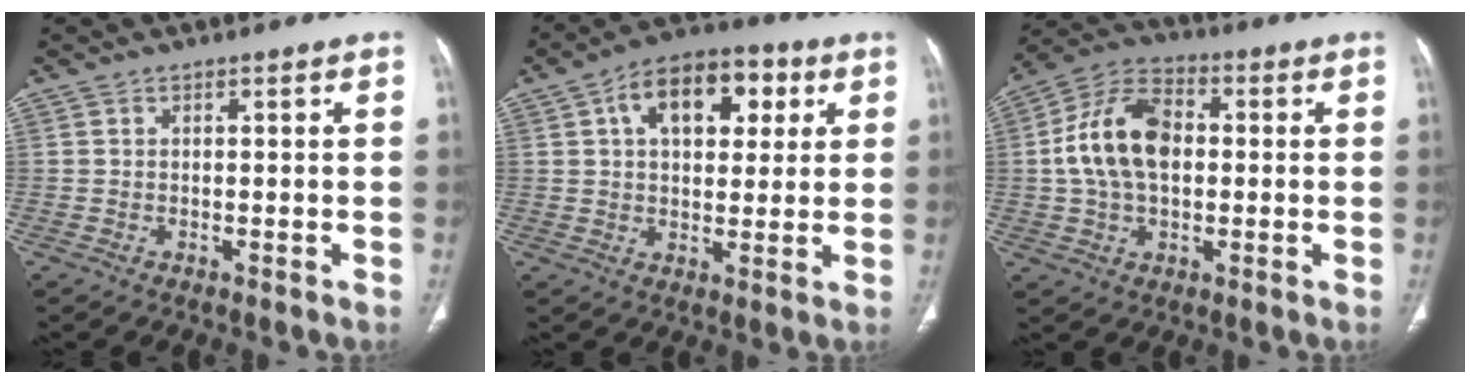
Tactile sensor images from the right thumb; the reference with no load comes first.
{"total": 14.2, "force": [4.7, 8.5, 10.4], "torque": [-0.124, 0.011, 0.069]}
{"total": 14.2, "force": [0.8, 9.1, 10.9], "torque": [-0.194, 0.026, 0.008]}